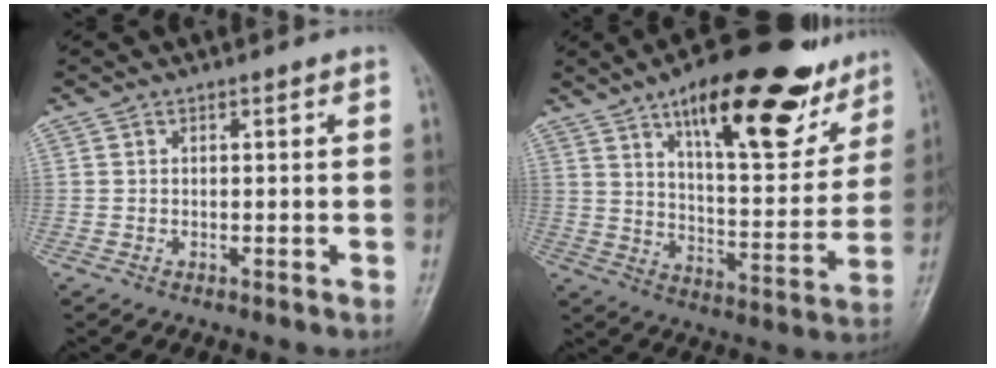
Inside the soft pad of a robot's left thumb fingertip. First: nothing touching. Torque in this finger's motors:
{"motor_torque": [0.93, 0.92, 1.51, -1.26, 0.31]}